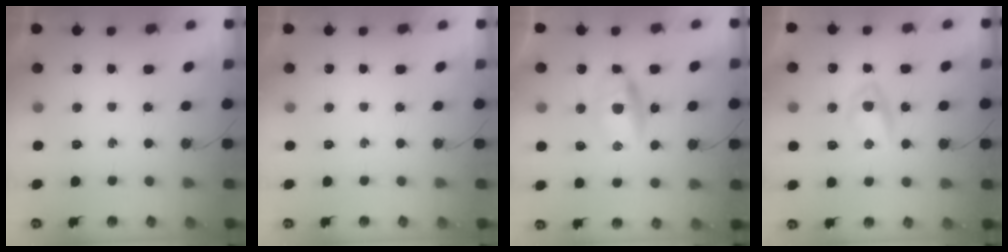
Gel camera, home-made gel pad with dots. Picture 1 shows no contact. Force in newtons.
{"total": 0.0}
{"total": 16.7, "press": 10.2, "slide": 13.2}
{"total": 4.2, "press": 4.1, "slide": 0.9}